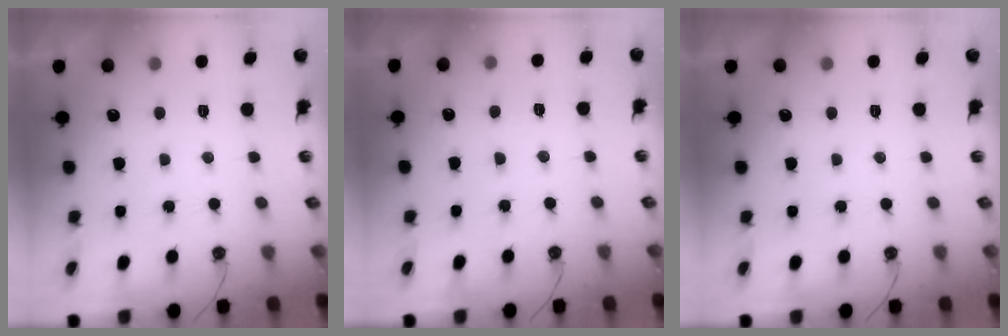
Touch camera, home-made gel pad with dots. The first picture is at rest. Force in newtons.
{"total": 5.2, "press": 5.2, "slide": 0.7}
{"total": 0.0}